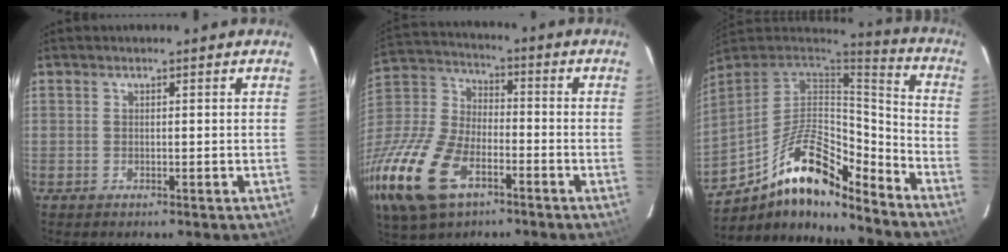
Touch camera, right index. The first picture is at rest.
{"total": 24.1, "force": [-11.9, 13.6, 15.9], "torque": [-0.386, -0.022, -0.224]}
{"total": 19.1, "force": [-12.4, 6.9, 12.8], "torque": [-0.245, 0.002, -0.221]}